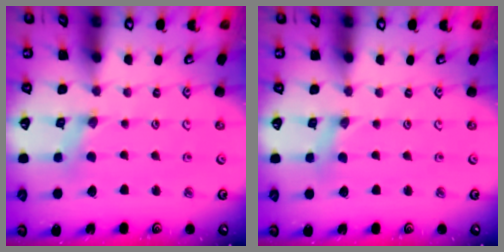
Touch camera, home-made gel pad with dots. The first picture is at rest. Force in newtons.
{"total": 0.0}